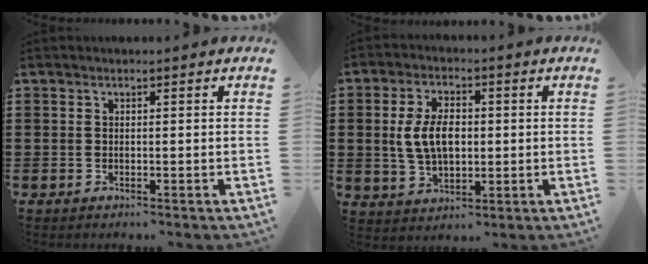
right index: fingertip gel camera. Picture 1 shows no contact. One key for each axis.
{"total": 7.2, "fx": 0.3, "fy": 4.3, "fz": 5.8, "tx": -0.128, "ty": 0.004, "tz": -0.004}